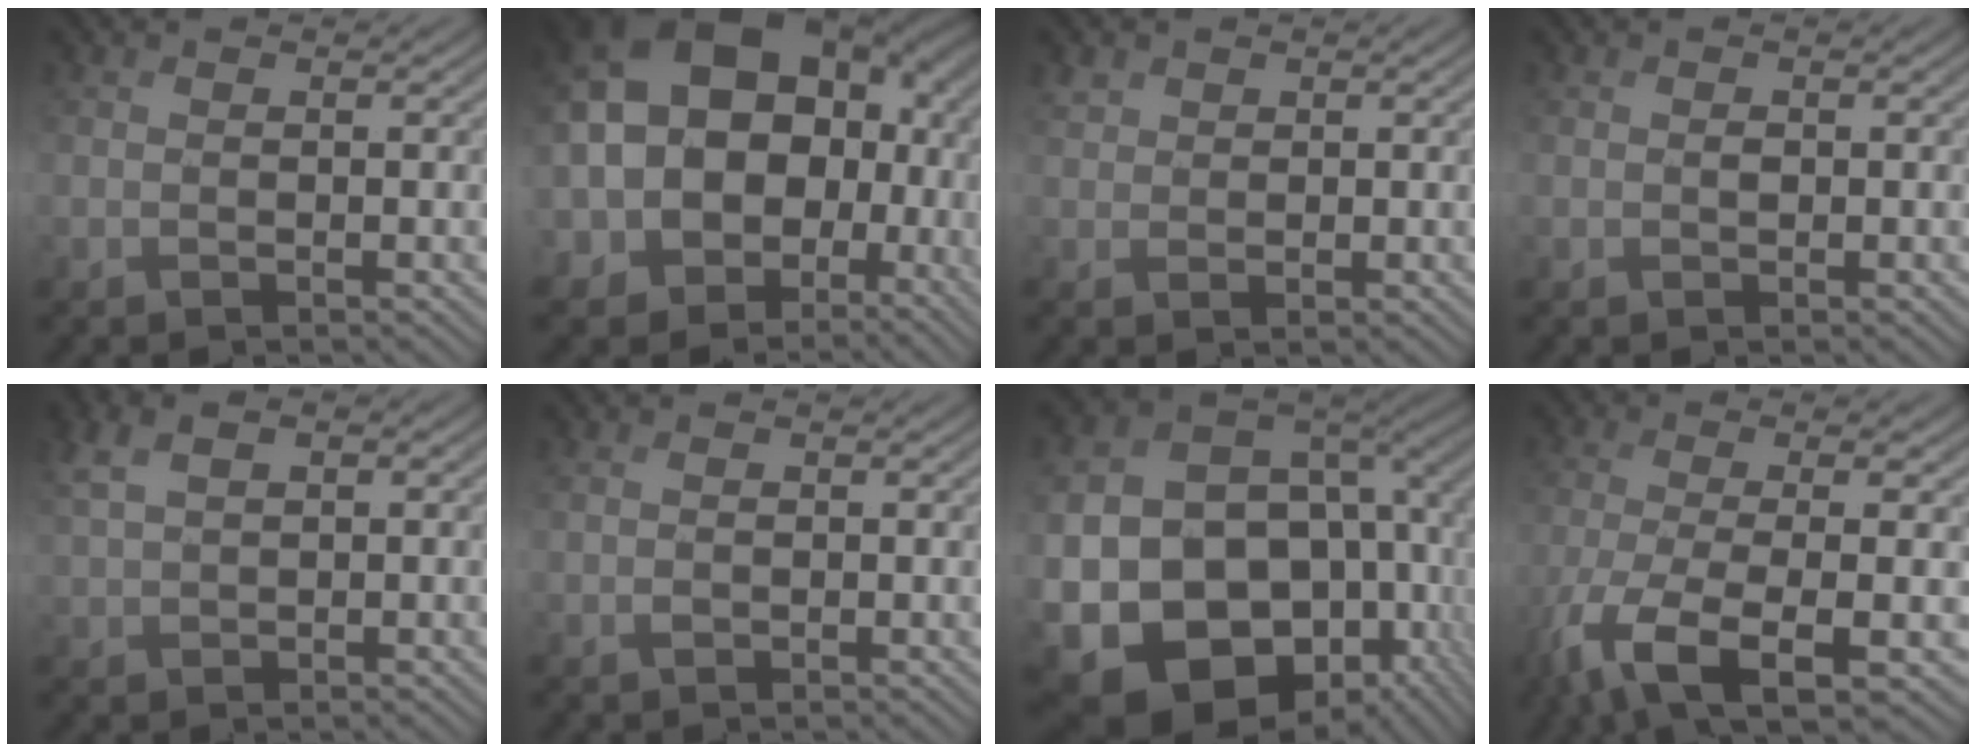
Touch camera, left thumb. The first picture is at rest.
{"total": 21.4, "force": [0.6, 16.5, 13.7], "torque": [-0.288, -0.009, 0.021]}
{"total": 1.8, "force": [0.9, 1.5, 0.5], "torque": [-0.012, -0.001, 0.016]}
{"total": 0.6, "force": [0.0, 0.4, 0.4], "torque": [-0.009, -0.001, 0.000]}
{"total": 4.6, "force": [1.6, 2.7, 3.3], "torque": [-0.080, 0.012, 0.029]}
{"total": 1.2, "force": [0.0, 0.9, 0.8], "torque": [-0.018, 0.001, 0.002]}
{"total": 22.6, "force": [-4.3, 17.6, 13.5], "torque": [-0.280, -0.077, -0.035]}
{"total": 11.0, "force": [-5.1, 3.3, 9.1], "torque": [-0.189, -0.027, -0.096]}